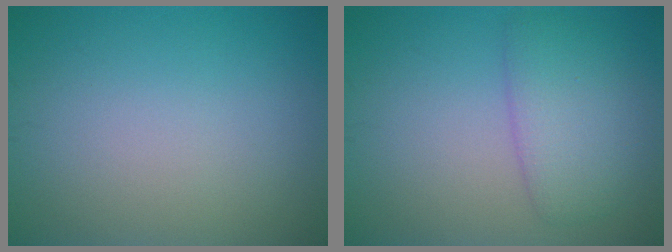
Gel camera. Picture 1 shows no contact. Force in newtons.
{"total": 4.1, "press": 4.1, "slide": 0.2}